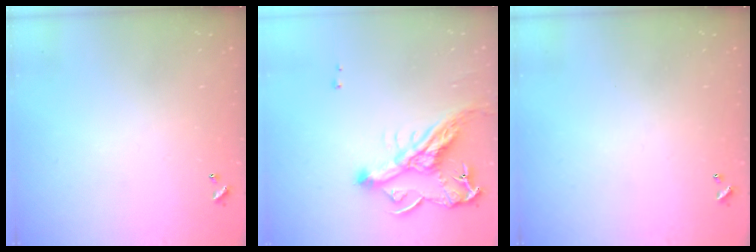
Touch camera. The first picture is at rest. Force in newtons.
{"total": 12.8, "press": 12.8, "slide": 1.1}
{"total": 0.0}